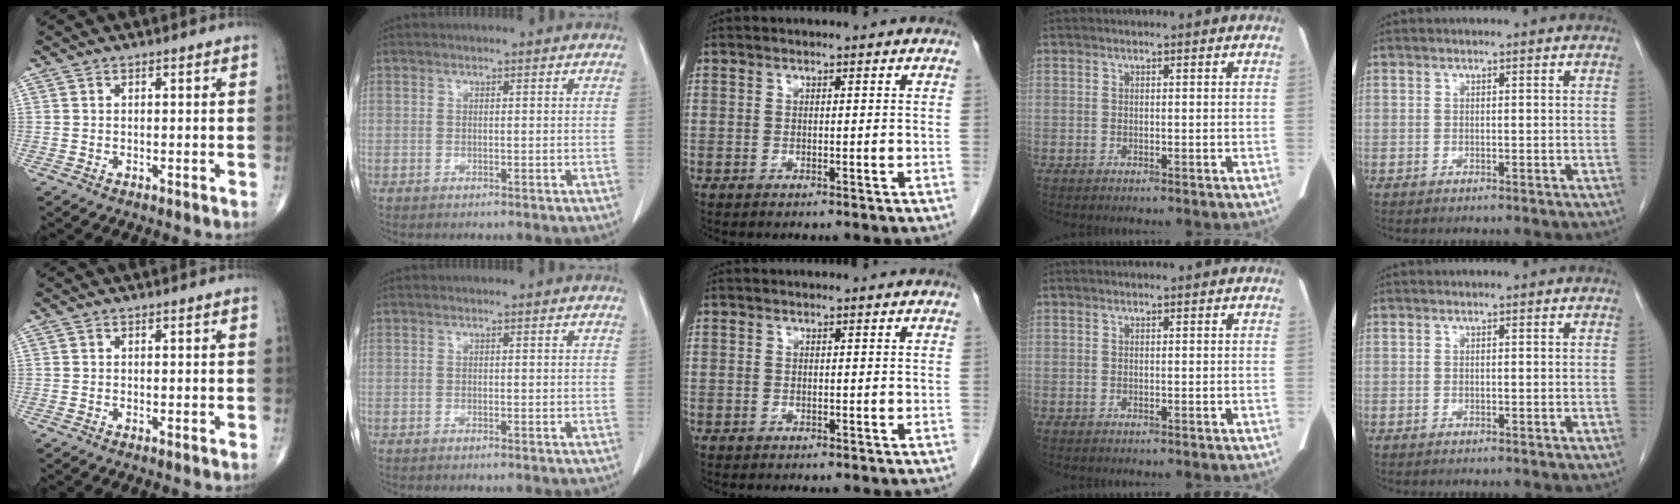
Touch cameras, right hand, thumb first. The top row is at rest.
{}